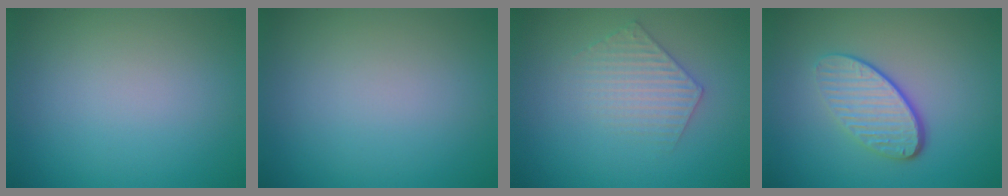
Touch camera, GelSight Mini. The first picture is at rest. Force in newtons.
{"total": 0.0}
{"total": 2.9, "press": 2.9, "slide": 0.5}
{"total": 4.2, "press": 2.9, "slide": 3.0}